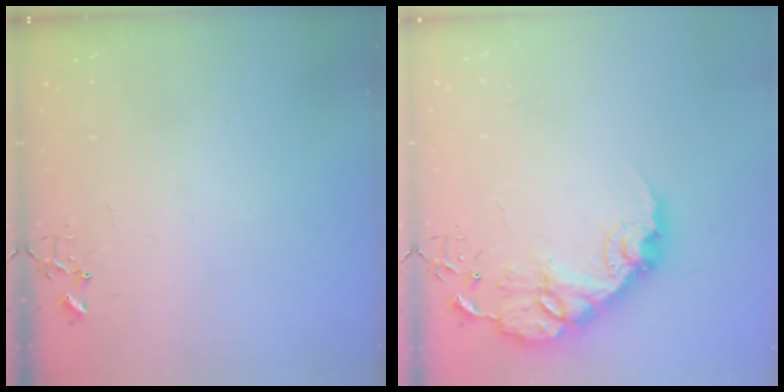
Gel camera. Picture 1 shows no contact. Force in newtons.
{"total": 15.8, "press": 15.8, "slide": 0.5}